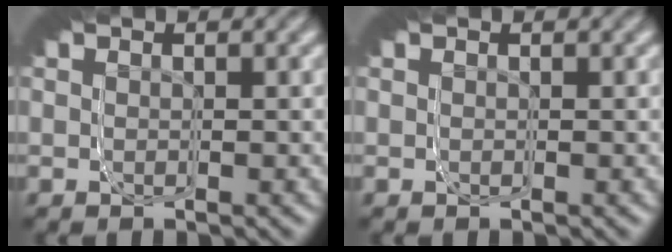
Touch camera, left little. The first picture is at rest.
{"total": 0.0}